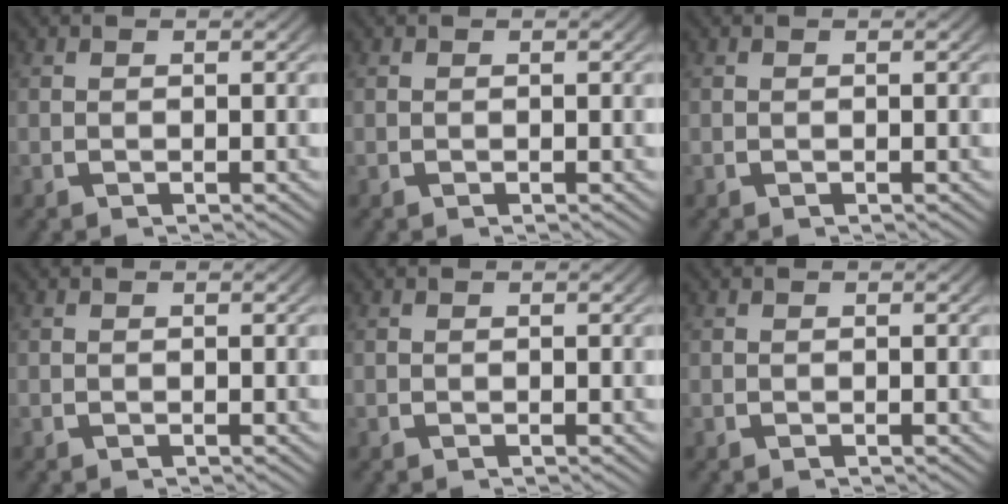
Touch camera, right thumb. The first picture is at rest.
{"total": 0.0}
{"total": 0.0}
{"total": 0.0}
{"total": 0.0}
{"total": 0.0}